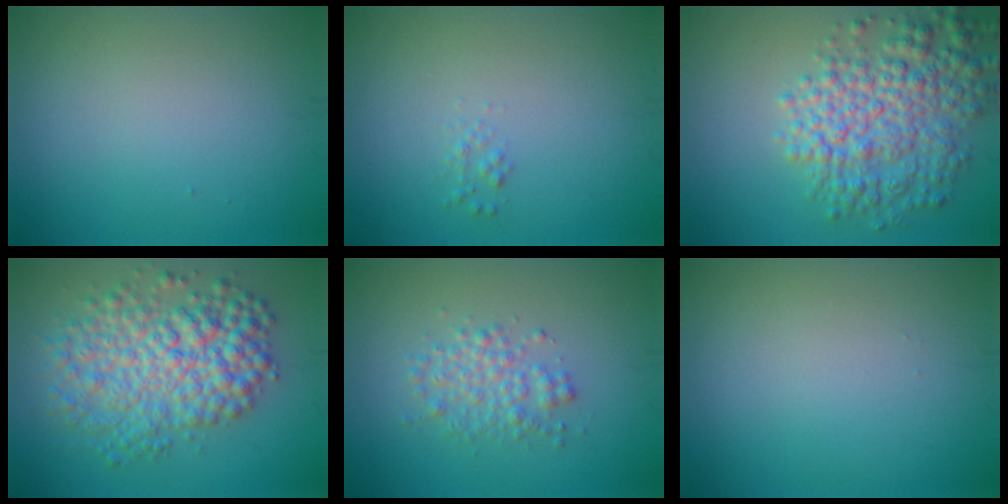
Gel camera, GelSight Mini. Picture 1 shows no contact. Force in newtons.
{"total": 0.7, "press": 0.7, "slide": 0.0}
{"total": 6.8, "press": 6.8, "slide": 0.2}
{"total": 7.5, "press": 7.5, "slide": 0.1}
{"total": 2.6, "press": 2.6, "slide": 0.0}
{"total": 0.0}